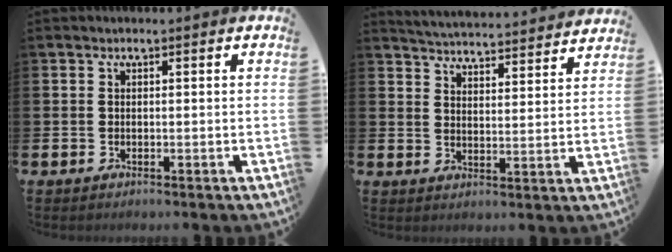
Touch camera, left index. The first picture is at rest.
{"total": 4.9, "force": [4.9, 0.1, 0.1], "torque": [-0.014, -0.044, 0.084]}